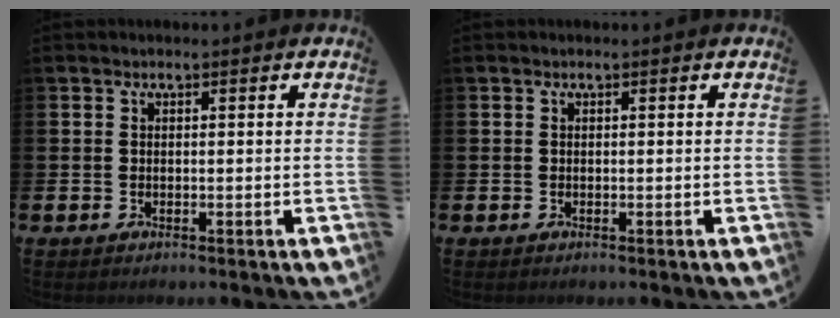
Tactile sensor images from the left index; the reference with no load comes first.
{"total": 0.0}